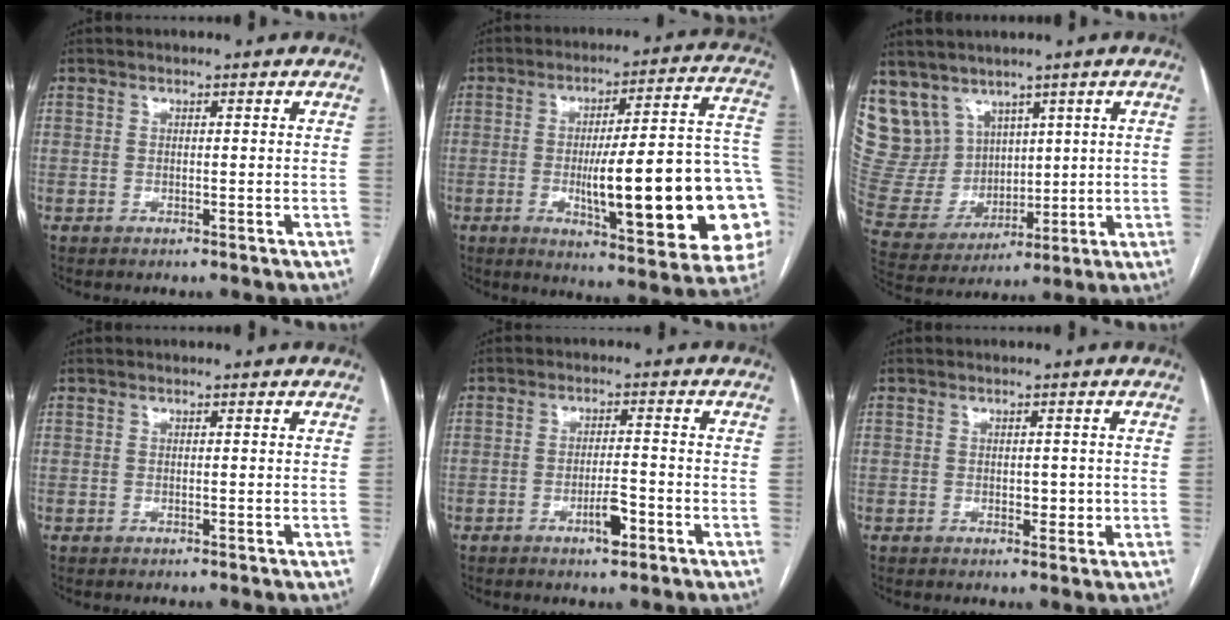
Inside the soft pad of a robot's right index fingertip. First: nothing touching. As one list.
[{"total": 25.4, "force": [-4.2, 3.5, 24.8], "torque": [-0.262, 0.008, -0.051]}, {"total": 12.2, "force": [7.9, 9.1, 1.9], "torque": [-0.067, 0.046, 0.186]}, {"total": 0.0}, {"total": 3.8, "force": [-2.0, 0.8, 3.1], "torque": [-0.058, 0.001, -0.031]}, {"total": 1.8, "force": [-0.1, 1.2, 1.3], "torque": [-0.016, 0.001, 0.003]}]